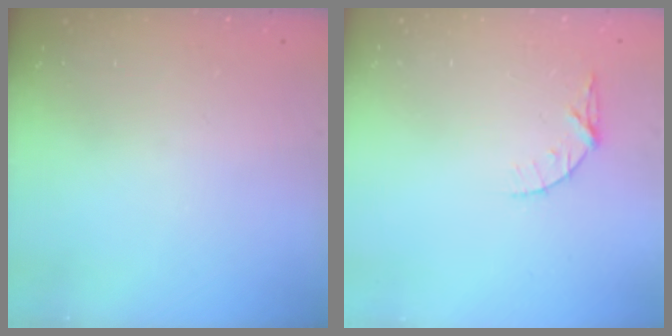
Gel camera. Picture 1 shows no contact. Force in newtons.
{"total": 4.7, "press": 4.7, "slide": 0.5}